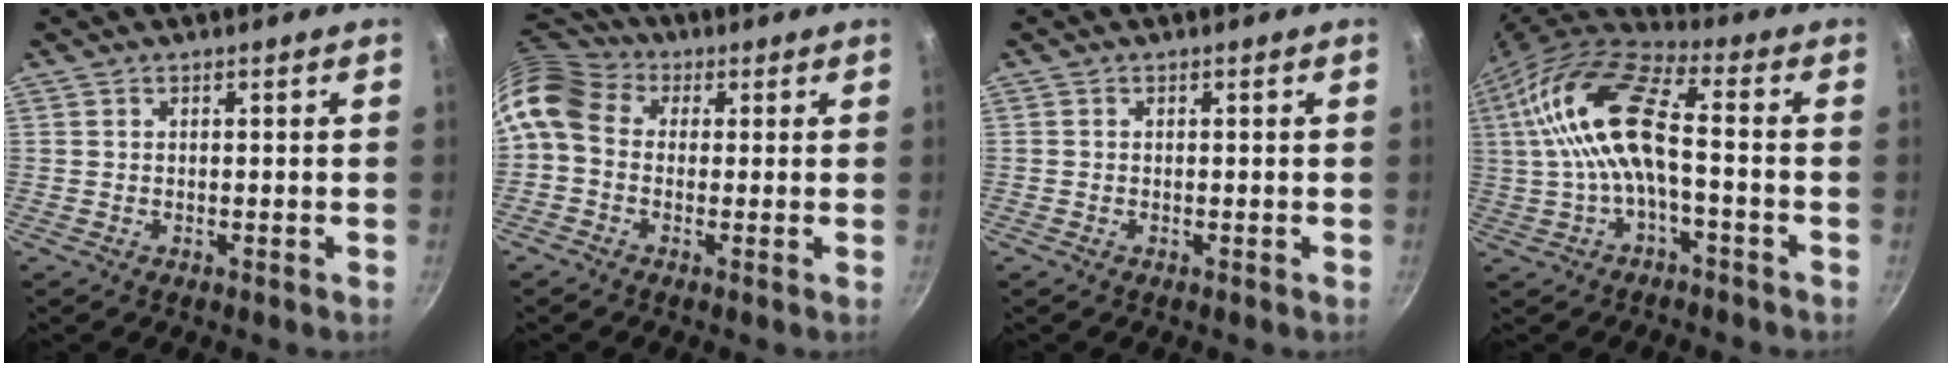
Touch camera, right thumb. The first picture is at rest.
{"total": 10.1, "force": [1.1, 8.0, 6.2], "torque": [-0.116, 0.025, 0.000]}
{"total": 0.0}
{"total": 16.3, "force": [-0.2, 6.6, 14.9], "torque": [-0.297, 0.039, -0.016]}